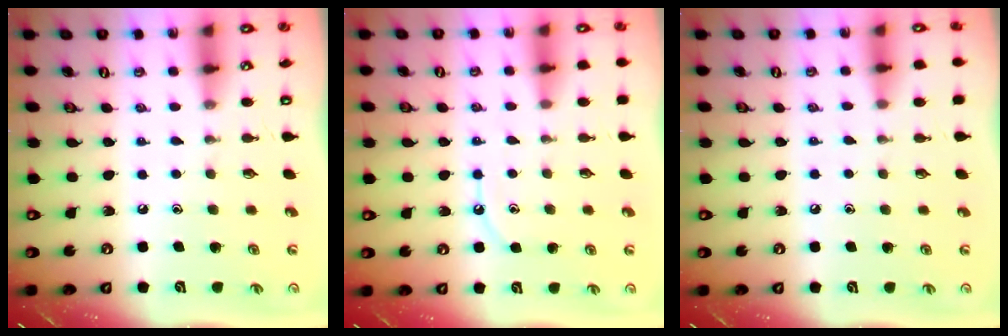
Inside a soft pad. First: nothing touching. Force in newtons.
{"total": 6.1, "press": 6.1, "slide": 0.6}
{"total": 2.9, "press": 2.9, "slide": 0.4}